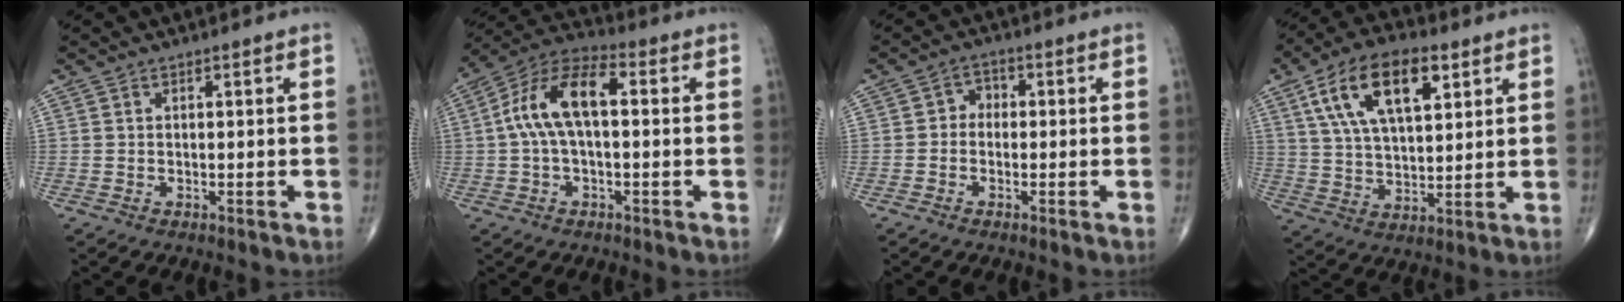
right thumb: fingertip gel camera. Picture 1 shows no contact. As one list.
[{"total": 12.2, "force": [1.0, 5.8, 10.7], "torque": [-0.210, 0.042, 0.008]}, {"total": 2.8, "force": [-0.5, 2.3, 1.6], "torque": [-0.006, 0.014, -0.022]}, {"total": 16.3, "force": [7.0, 7.7, 12.6], "torque": [-0.209, -0.008, 0.125]}]